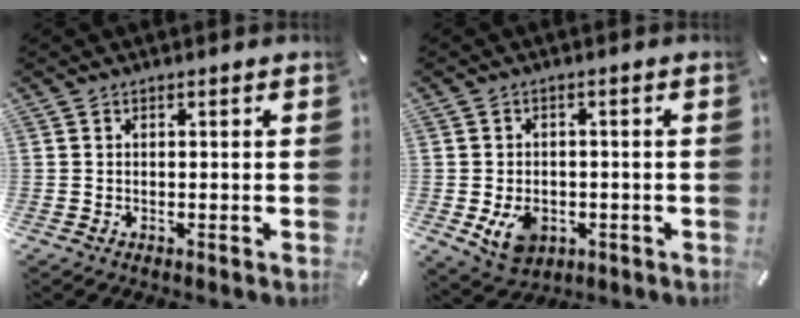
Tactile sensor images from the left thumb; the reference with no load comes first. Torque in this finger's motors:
{"motor_torque": [0.12, 0.52, 0.06, 0.06, 0.08]}